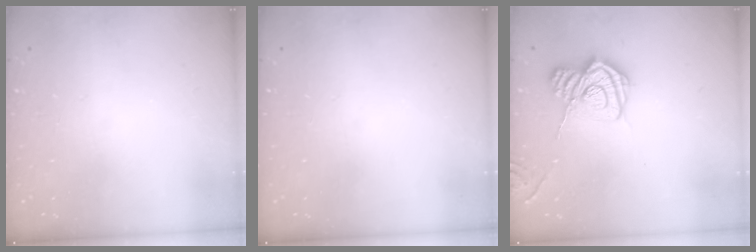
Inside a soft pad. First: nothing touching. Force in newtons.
{"total": 0.0}
{"total": 14.2, "press": 14.1, "slide": 1.0}